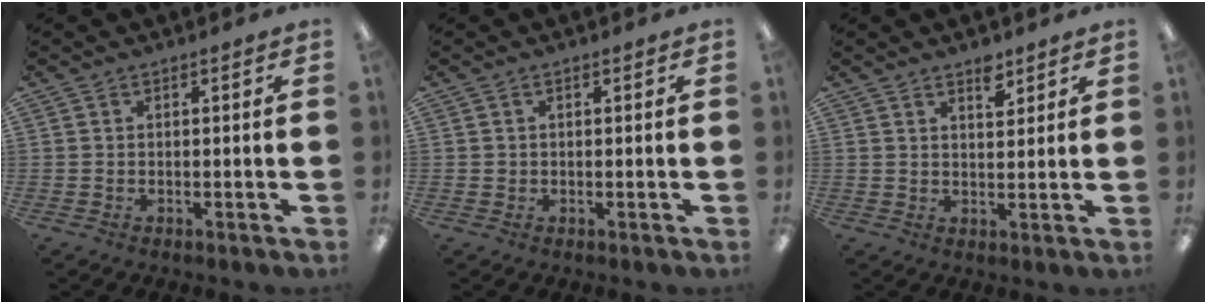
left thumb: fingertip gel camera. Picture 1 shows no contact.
{"total": 0.7, "force": [0.2, 0.6, 0.1], "torque": [-0.002, 0.004, 0.004]}
{"total": 4.2, "force": [3.2, 1.8, 2.1], "torque": [-0.013, -0.019, 0.051]}